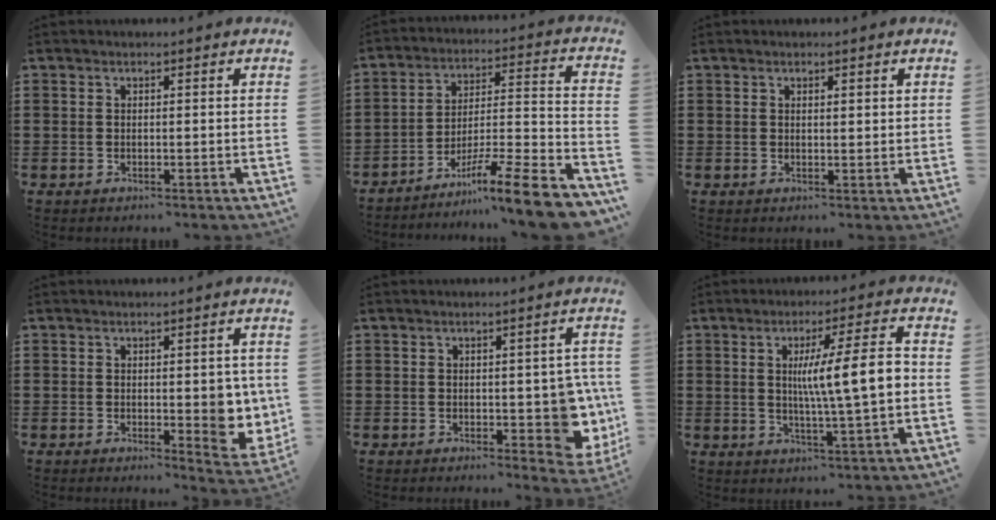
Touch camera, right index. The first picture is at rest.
{"total": 11.1, "force": [-8.6, 0.3, 7.0], "torque": [-0.099, 0.014, -0.165]}
{"total": 0.8, "force": [0.4, 0.3, 0.7], "torque": [-0.014, 0.002, 0.007]}
{"total": 4.6, "force": [0.3, 2.1, 4.1], "torque": [-0.051, -0.001, 0.002]}
{"total": 6.2, "force": [-0.4, 3.4, 5.2], "torque": [-0.049, -0.005, -0.009]}
{"total": 10.6, "force": [0.7, 1.2, 10.5], "torque": [-0.171, -0.004, 0.003]}